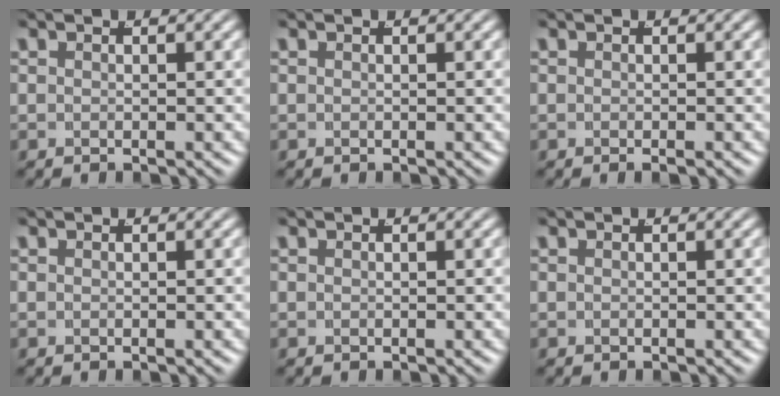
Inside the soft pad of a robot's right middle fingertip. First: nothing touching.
{"total": 0.0}
{"total": 0.6, "force": [-0.5, 0.0, 0.3], "torque": [-0.004, 0.003, -0.008]}
{"total": 0.0}
{"total": 0.0}
{"total": 0.0}